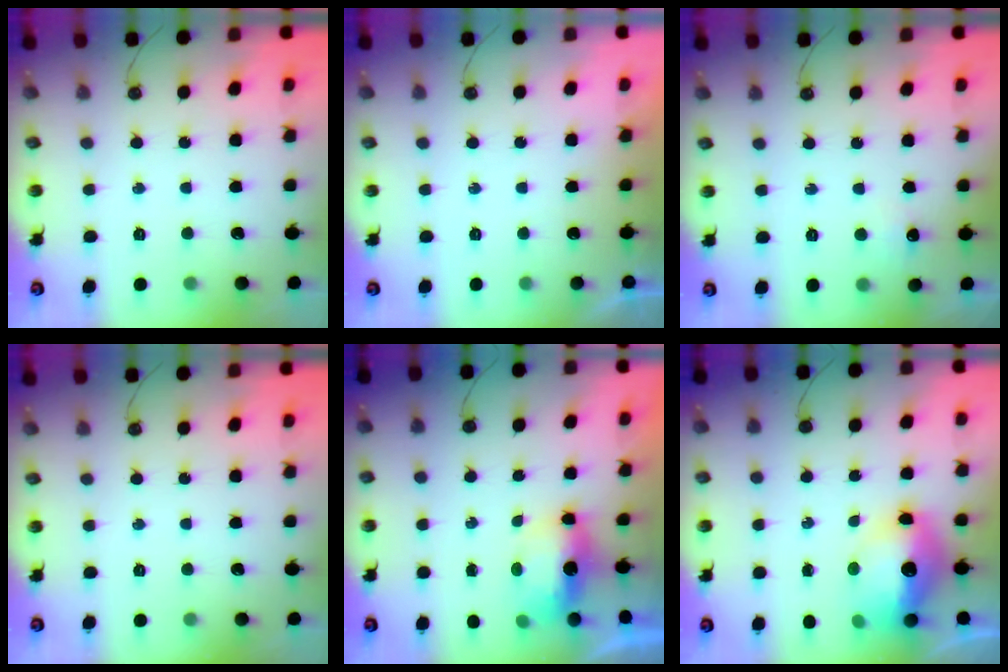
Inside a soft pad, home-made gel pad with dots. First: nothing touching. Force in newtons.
{"total": 0.0}
{"total": 5.3, "press": 5.2, "slide": 0.7}
{"total": 0.0}
{"total": 9.3, "press": 6.8, "slide": 6.3}
{"total": 14.6, "press": 14.5, "slide": 1.3}